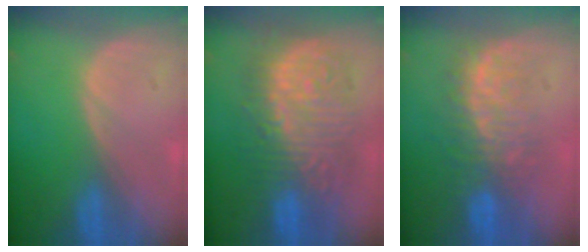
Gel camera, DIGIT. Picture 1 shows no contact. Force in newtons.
{"total": 12.5, "press": 12.4, "slide": 1.1}
{"total": 8.5, "press": 8.0, "slide": 2.8}